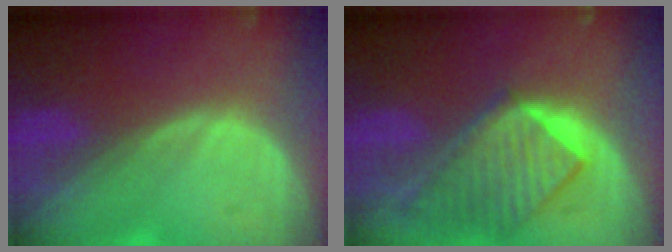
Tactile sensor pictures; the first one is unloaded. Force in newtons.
{"total": 9.3, "press": 8.1, "slide": 4.6}